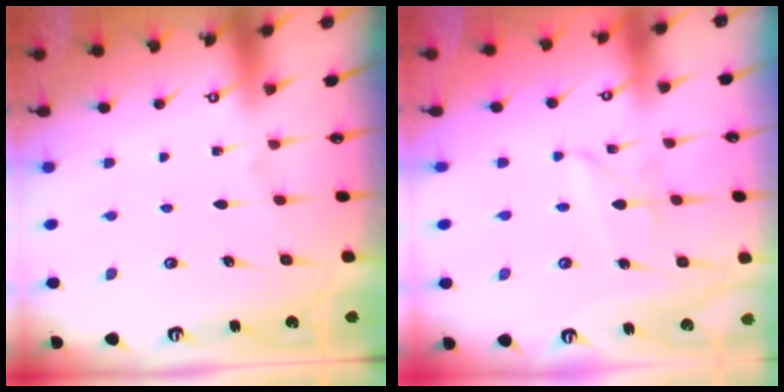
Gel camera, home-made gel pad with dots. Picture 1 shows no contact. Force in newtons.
{"total": 2.4, "press": 2.4, "slide": 0.2}